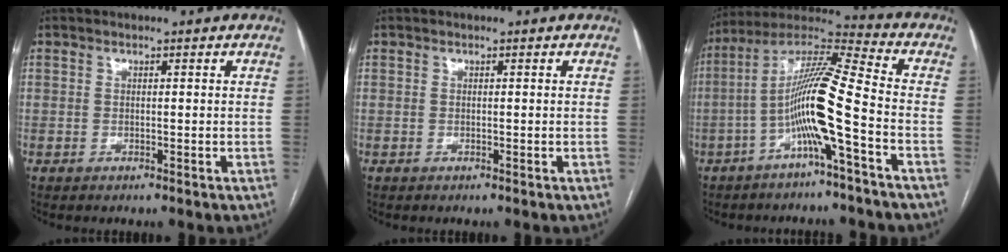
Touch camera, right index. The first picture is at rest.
{"total": 0.0}
{"total": 12.5, "force": [-3.9, -0.7, 11.9], "torque": [-0.227, 0.020, -0.080]}